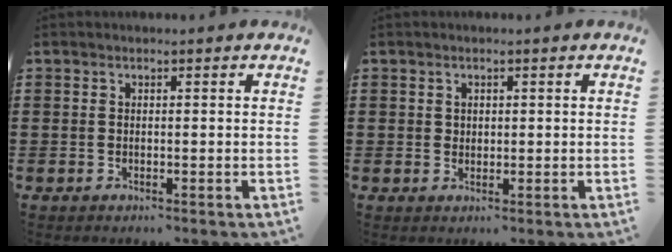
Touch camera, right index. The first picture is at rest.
{"total": 1.0, "force": [0.5, 0.8, 0.3], "torque": [-0.008, 0.003, 0.011]}